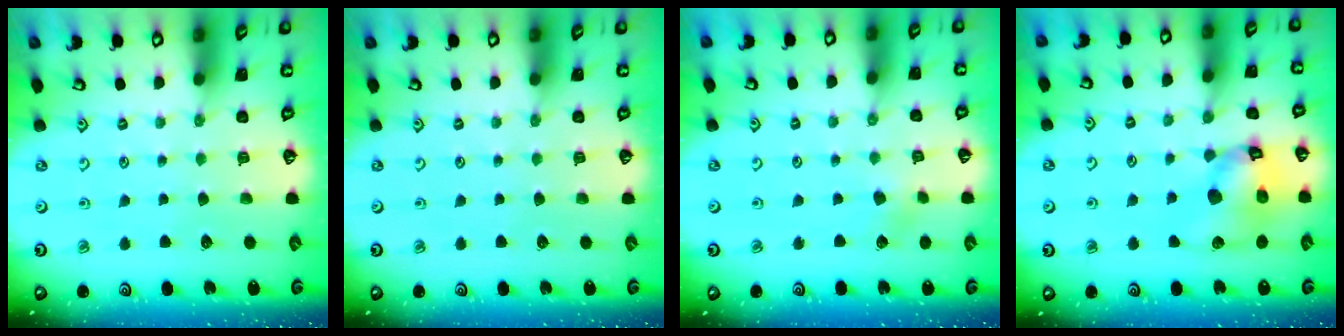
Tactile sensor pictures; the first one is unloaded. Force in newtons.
{"total": 0.0}
{"total": 2.0, "press": 1.9, "slide": 0.3}
{"total": 14.4, "press": 14.3, "slide": 1.8}